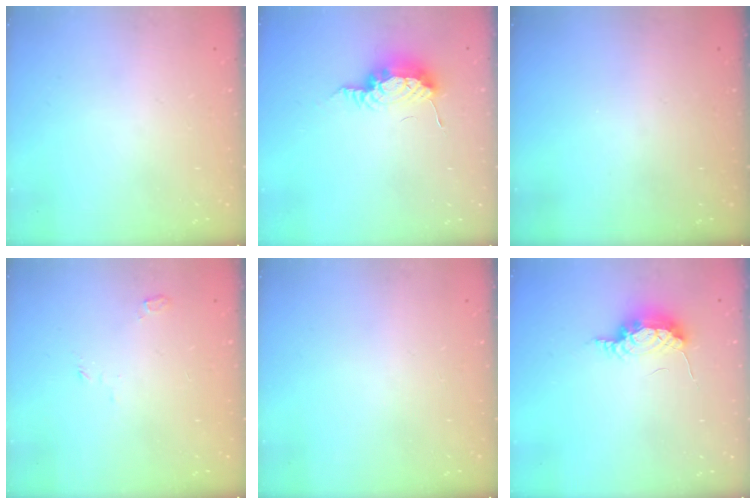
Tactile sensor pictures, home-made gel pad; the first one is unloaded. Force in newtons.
{"total": 8.5, "press": 8.3, "slide": 1.6}
{"total": 0.0}
{"total": 3.4, "press": 3.3, "slide": 0.9}
{"total": 0.0}
{"total": 9.6, "press": 8.1, "slide": 5.2}